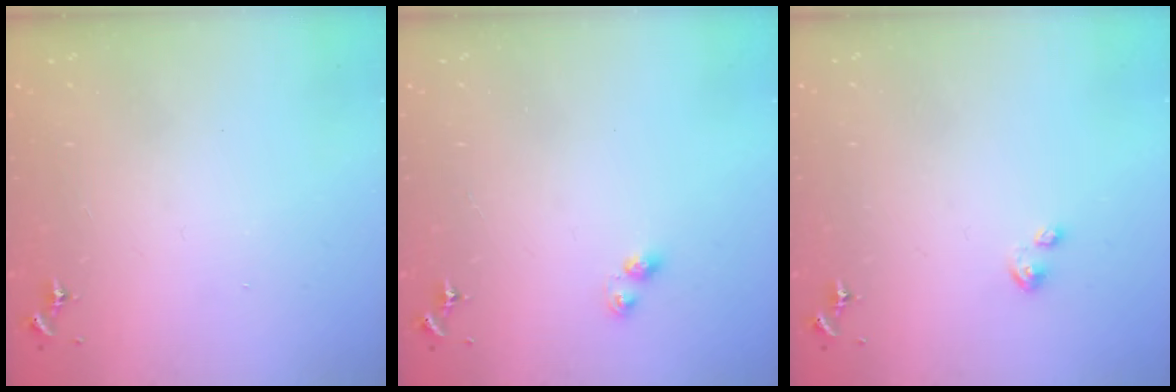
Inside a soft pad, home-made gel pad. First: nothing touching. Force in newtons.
{"total": 4.3, "press": 4.1, "slide": 1.2}
{"total": 3.4, "press": 3.4, "slide": 0.6}